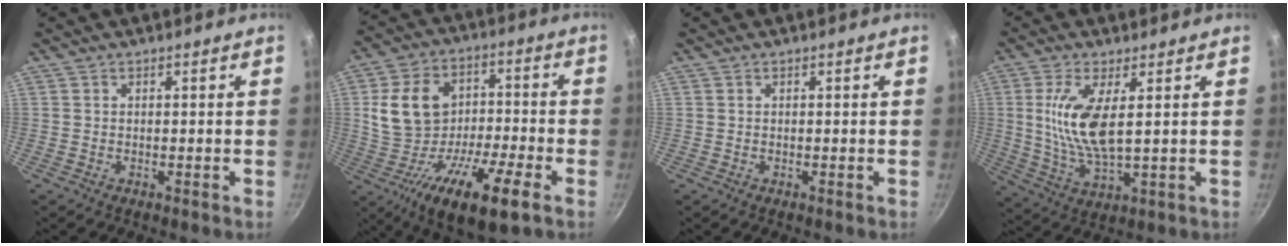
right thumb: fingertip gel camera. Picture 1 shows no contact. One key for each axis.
{"total": 18.3, "fx": -6.2, "fy": 8.9, "fz": 14.8, "tx": -0.240, "ty": 0.035, "tz": -0.112}
{"total": 0.0}
{"total": 10.9, "fx": 2.2, "fy": 3.9, "fz": 9.9, "tx": -0.205, "ty": -0.013, "tz": 0.049}